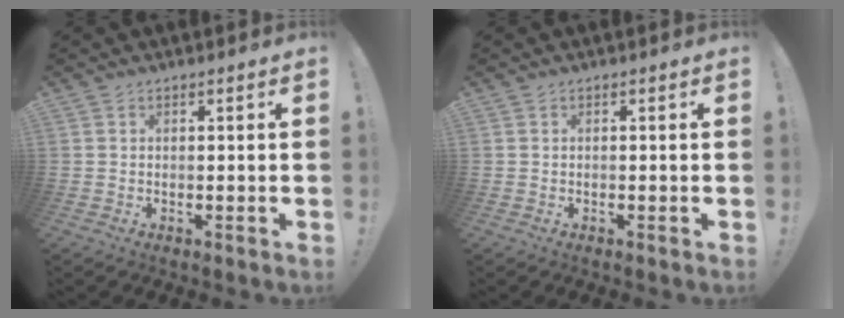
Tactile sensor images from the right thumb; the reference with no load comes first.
{"total": 0.0}